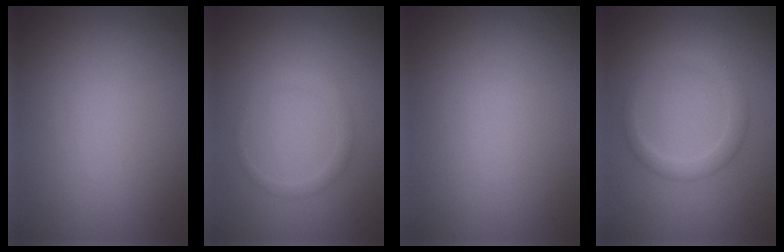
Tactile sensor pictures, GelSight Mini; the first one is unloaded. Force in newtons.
{"total": 1.2, "press": 1.2, "slide": 0.0}
{"total": 0.0}
{"total": 2.2, "press": 2.2, "slide": 0.1}